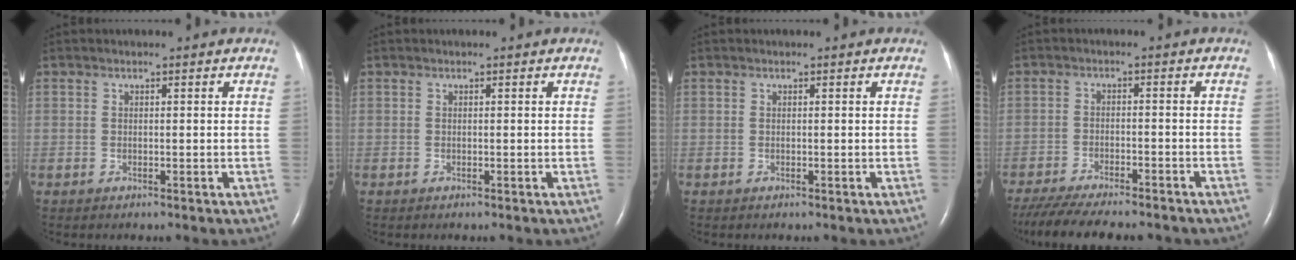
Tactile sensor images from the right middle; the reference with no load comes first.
{"total": 0.0}
{"total": 0.0}
{"total": 15.5, "force": [-13.4, 2.9, 7.3], "torque": [-0.143, -0.028, -0.192]}